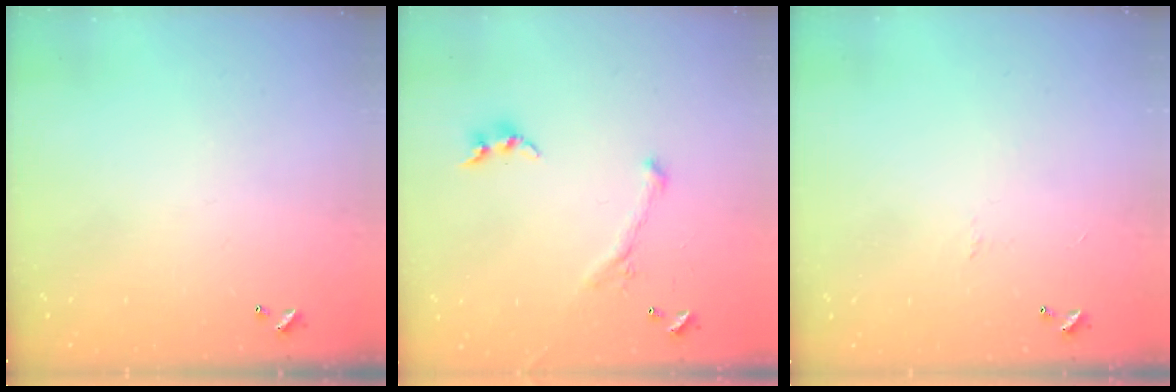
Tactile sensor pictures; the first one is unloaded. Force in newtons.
{"total": 2.8, "press": 2.6, "slide": 0.9}
{"total": 0.0}